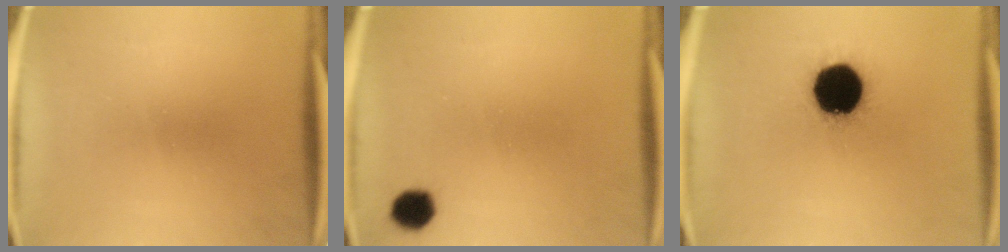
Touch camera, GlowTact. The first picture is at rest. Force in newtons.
{"total": 3.2}
{"total": 19.9}